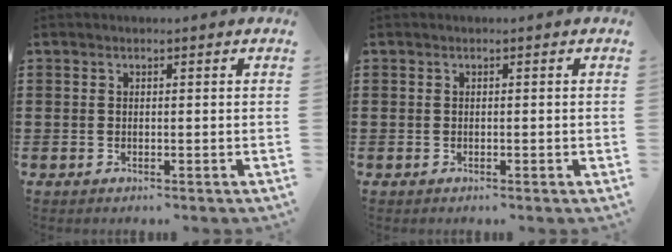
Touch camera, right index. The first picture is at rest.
{"total": 0.0}